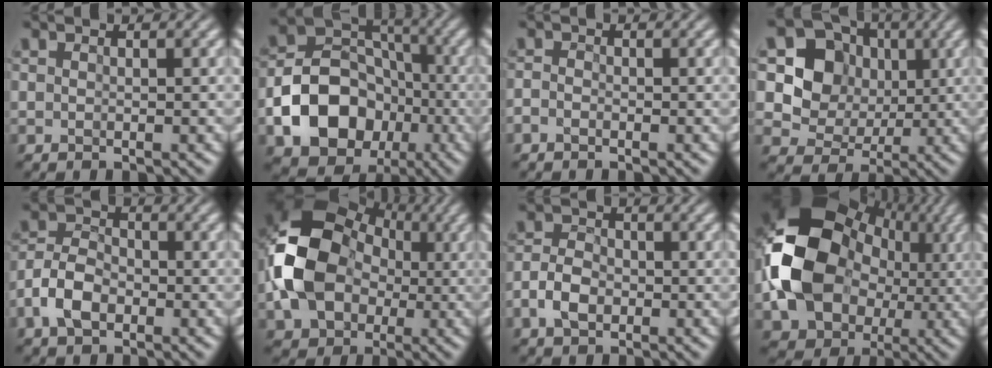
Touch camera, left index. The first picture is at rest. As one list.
[{"total": 12.3, "force": [-4.2, 9.6, 6.5], "torque": [-0.122, -0.018, -0.091]}, {"total": 1.1, "force": [-0.8, 0.6, 0.5], "torque": [-0.004, 0.007, -0.014]}, {"total": 7.3, "force": [1.3, 6.4, 3.2], "torque": [-0.041, 0.007, 0.019]}, {"total": 4.2, "force": [-2.0, 2.5, 2.7], "torque": [-0.057, 0.007, -0.038]}, {"total": 11.7, "force": [-1.2, 9.1, 7.3], "torque": [-0.154, 0.010, -0.031]}, {"total": 3.2, "force": [-1.4, 2.0, 2.1], "torque": [-0.047, 0.006, -0.027]}, {"total": 14.7, "force": [-0.2, 11.6, 9.0], "torque": [-0.178, 0.002, -0.015]}]